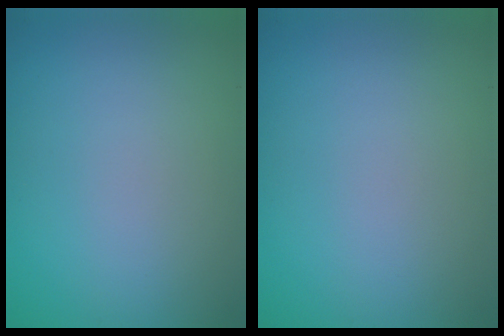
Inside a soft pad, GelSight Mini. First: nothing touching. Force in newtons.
{"total": 0.0}